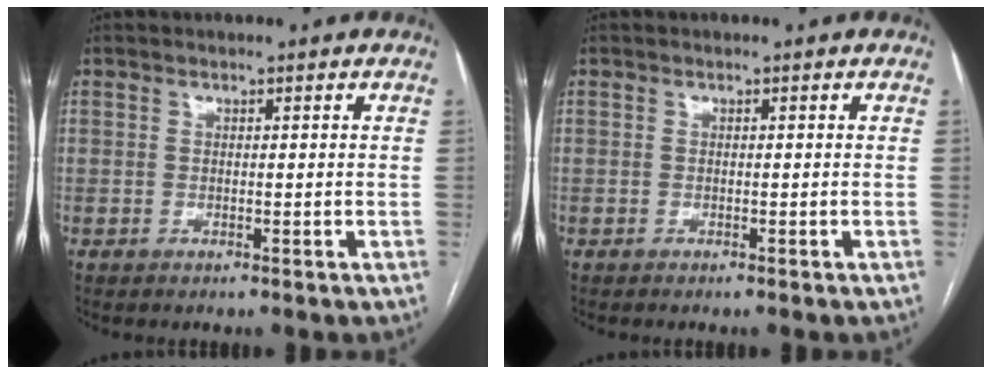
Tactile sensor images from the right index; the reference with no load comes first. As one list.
[{"total": 0.0}]